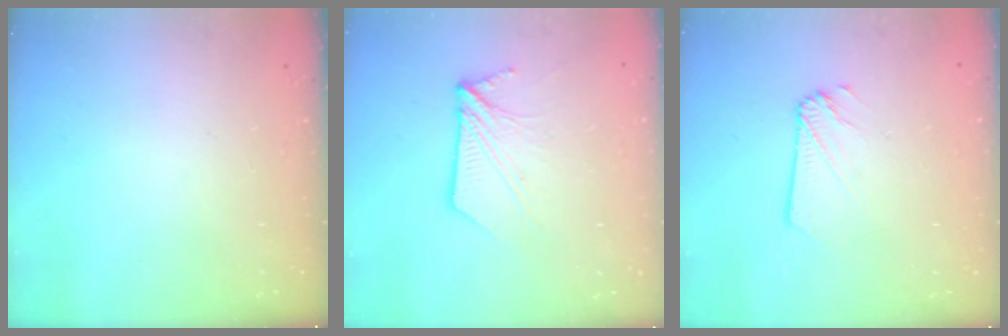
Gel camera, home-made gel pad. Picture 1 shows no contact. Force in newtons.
{"total": 8.1, "press": 8.1, "slide": 0.4}
{"total": 2.3, "press": 2.3, "slide": 0.2}